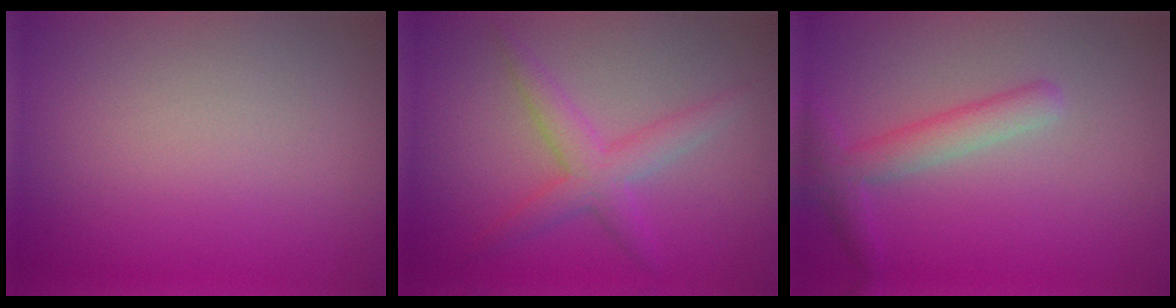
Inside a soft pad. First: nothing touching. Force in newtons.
{"total": 3.1, "press": 3.1, "slide": 0.1}
{"total": 2.9, "press": 2.9, "slide": 0.1}